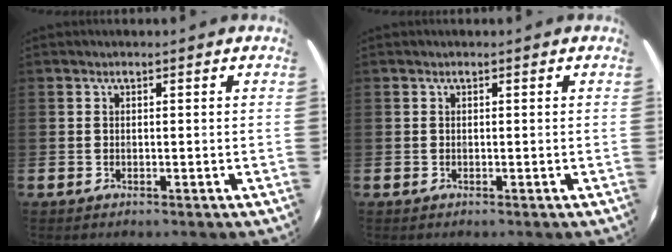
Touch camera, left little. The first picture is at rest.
{"total": 0.0}